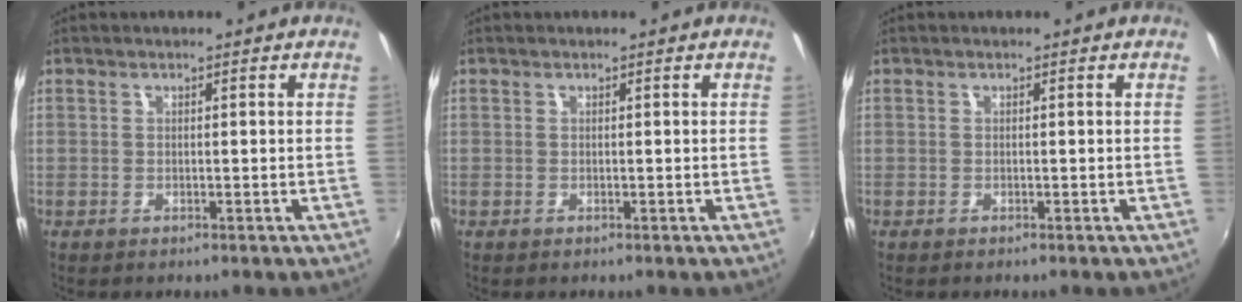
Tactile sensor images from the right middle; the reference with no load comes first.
{"total": 0.0}
{"total": 0.0}